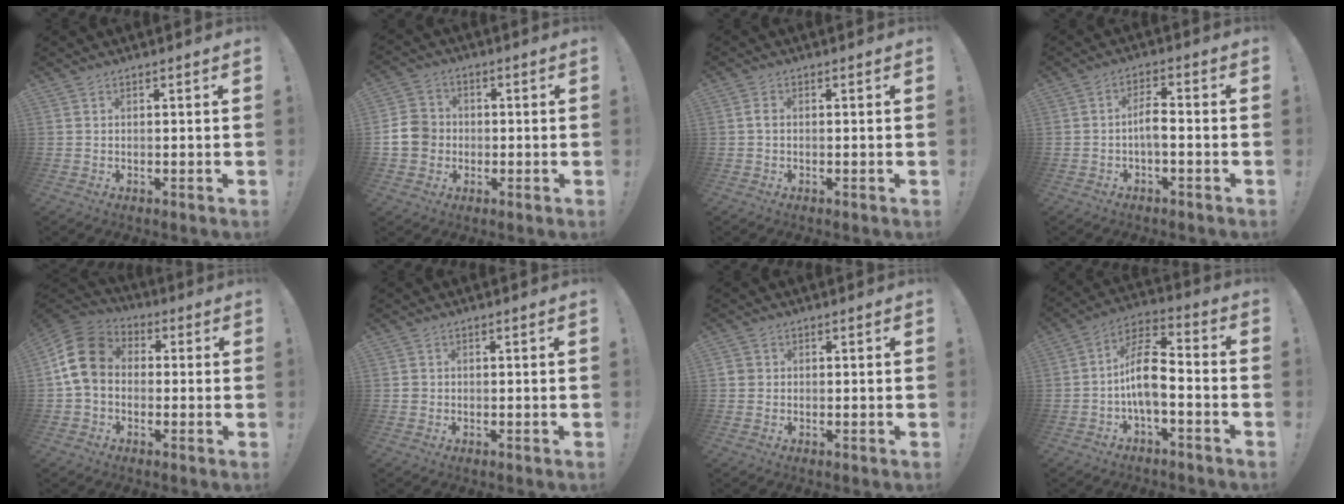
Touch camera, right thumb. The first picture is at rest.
{"total": 9.3, "force": [-1.0, 8.4, 3.7], "torque": [-0.068, 0.016, -0.013]}
{"total": 1.4, "force": [0.0, 0.8, 1.1], "torque": [-0.014, 0.001, -0.003]}
{"total": 5.1, "force": [-1.3, 1.8, 4.6], "torque": [-0.094, 0.000, -0.028]}
{"total": 13.5, "force": [0.8, 10.3, 8.7], "torque": [-0.141, 0.017, 0.019]}
{"total": 1.1, "force": [-0.2, 1.1, 0.2], "torque": [-0.006, 0.004, -0.003]}
{"total": 1.6, "force": [0.1, 1.6, 0.5], "torque": [-0.008, 0.004, 0.003]}
{"total": 12.3, "force": [-2.8, 6.1, 10.4], "torque": [-0.189, 0.022, -0.050]}